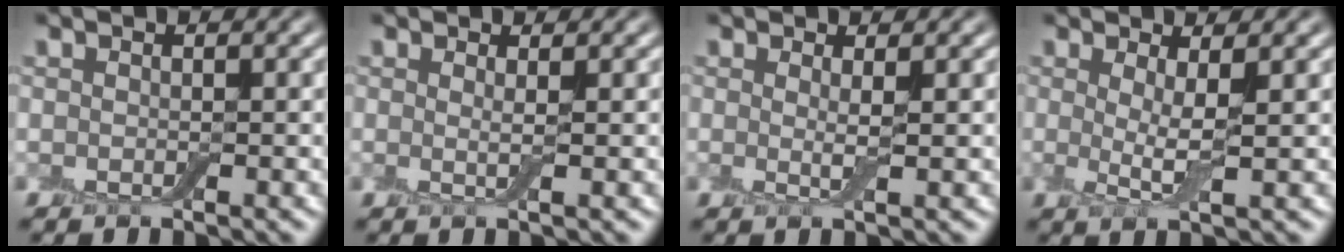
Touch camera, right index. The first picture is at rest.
{"total": 1.1, "force": [0.3, 0.2, 1.0], "torque": [-0.015, -0.006, 0.000]}
{"total": 1.5, "force": [0.3, 0.2, 1.4], "torque": [-0.027, -0.007, 0.002]}
{"total": 2.8, "force": [0.6, 0.5, 2.6], "torque": [-0.047, -0.011, 0.009]}